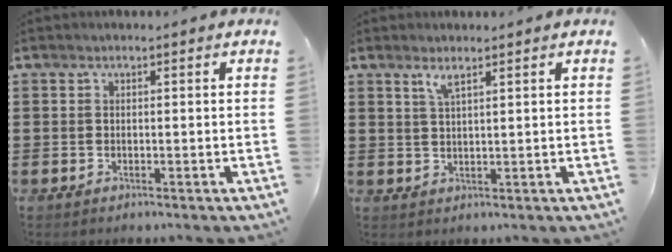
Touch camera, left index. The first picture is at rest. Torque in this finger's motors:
{"motor_torque": [0.47, -0.37, 0.04, 0.05]}